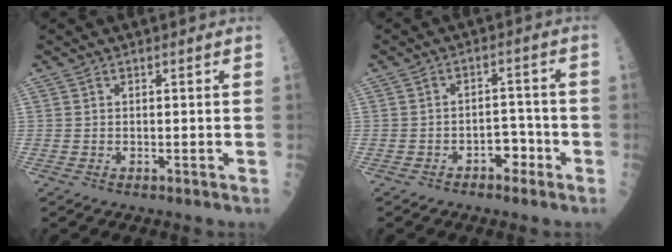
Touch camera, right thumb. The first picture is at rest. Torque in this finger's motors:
{"motor_torque": [0.56, 0.33, 0.08, -0.71, 0.04]}